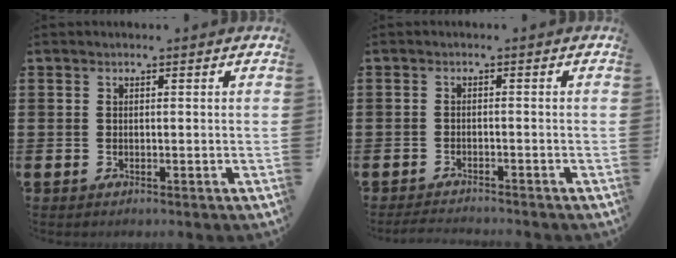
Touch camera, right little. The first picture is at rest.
{"total": 1.6, "force": [-1.5, 0.0, 0.3], "torque": [-0.007, 0.004, -0.031]}